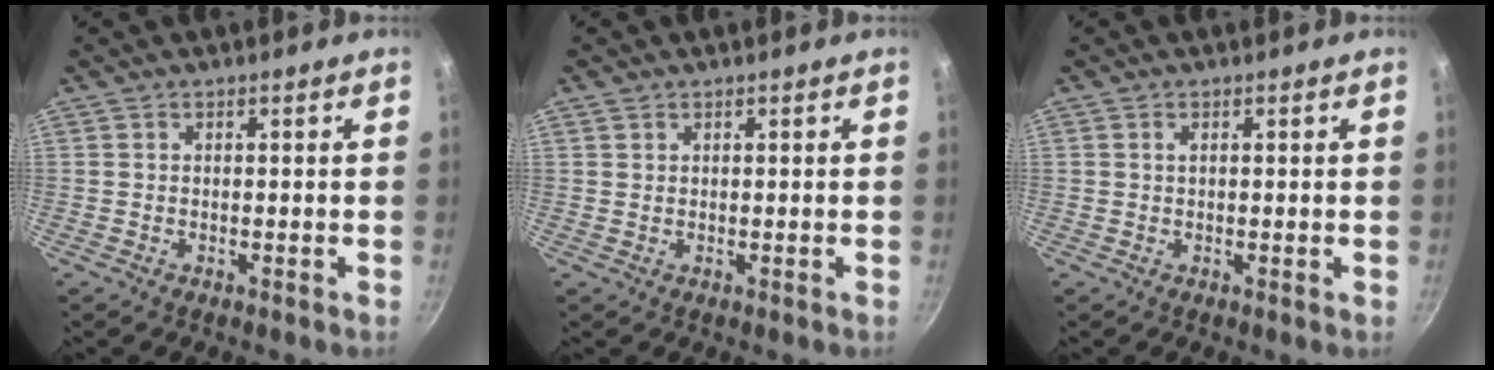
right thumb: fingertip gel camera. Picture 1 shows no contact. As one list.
[{"total": 0.8, "force": [0.5, 0.6, 0.2], "torque": [-0.003, -0.001, 0.008]}, {"total": 0.8, "force": [0.2, 0.2, 0.7], "torque": [-0.013, 0.000, 0.002]}]